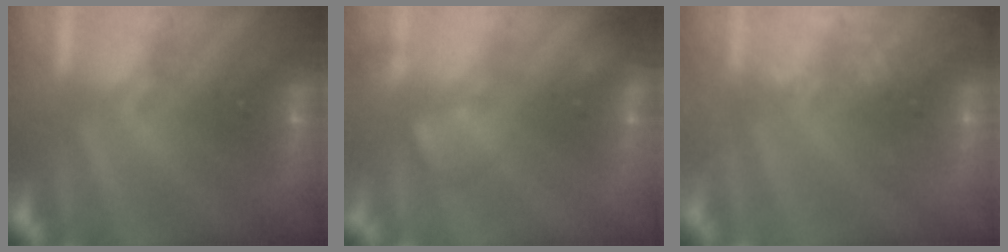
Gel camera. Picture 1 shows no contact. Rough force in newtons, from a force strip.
{"total": 2.4}
{"total": 2.3}